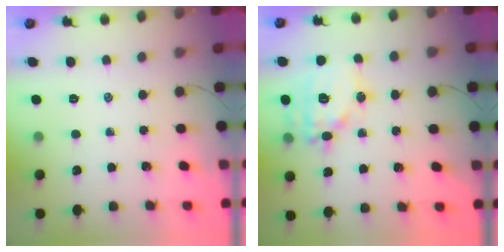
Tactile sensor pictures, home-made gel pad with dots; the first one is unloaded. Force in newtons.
{"total": 15.1, "press": 15.0, "slide": 2.1}